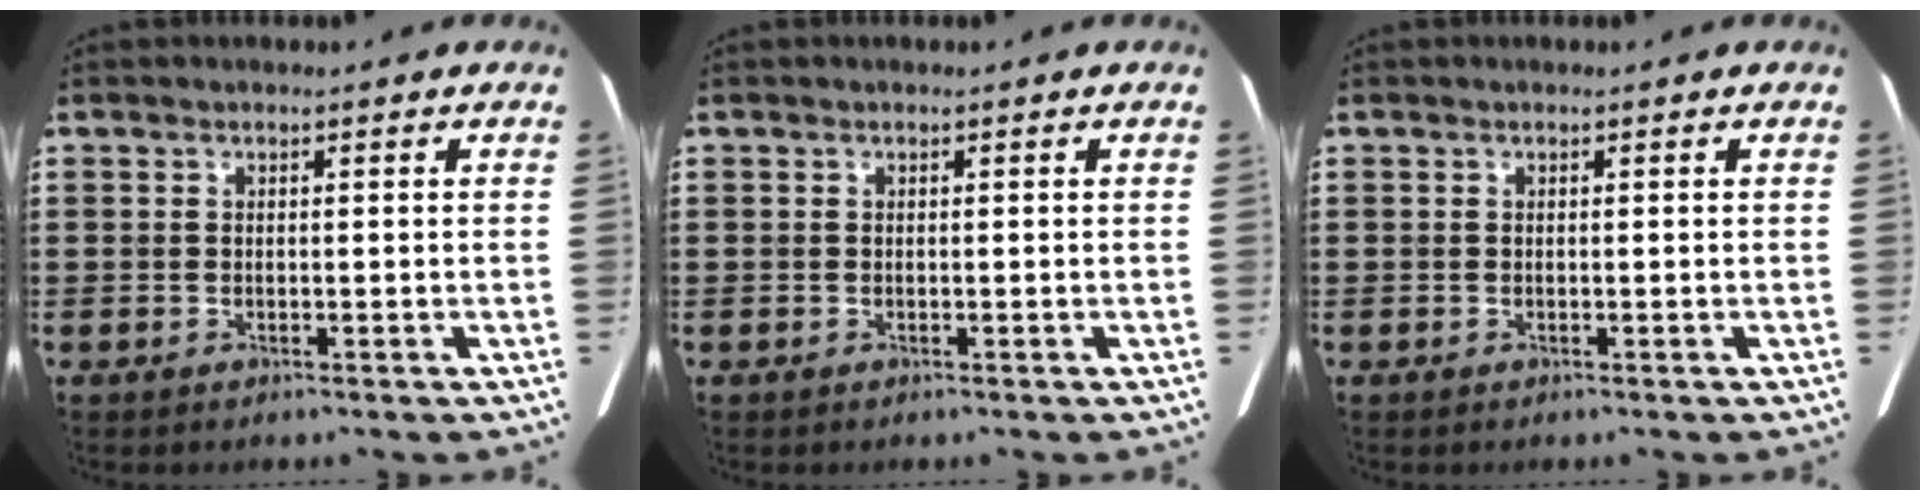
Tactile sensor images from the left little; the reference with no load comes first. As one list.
[{"total": 0.0}, {"total": 0.0}]